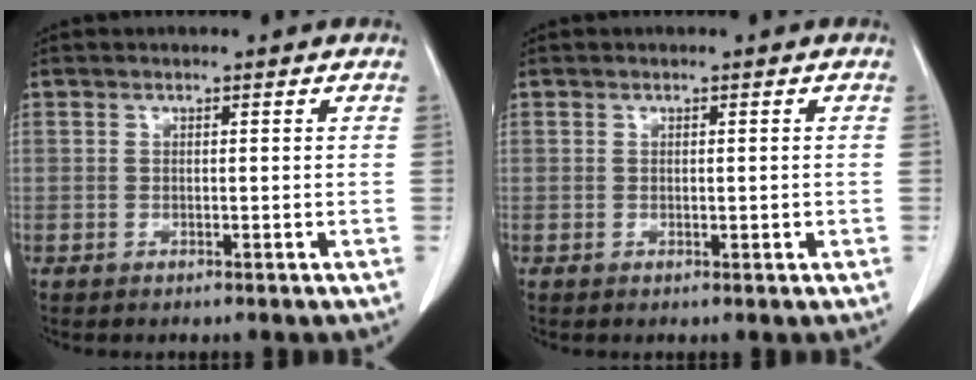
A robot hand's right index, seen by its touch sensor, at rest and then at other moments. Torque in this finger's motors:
{"motor_torque": [-0.04, 0.20, 0.03, 0.04]}